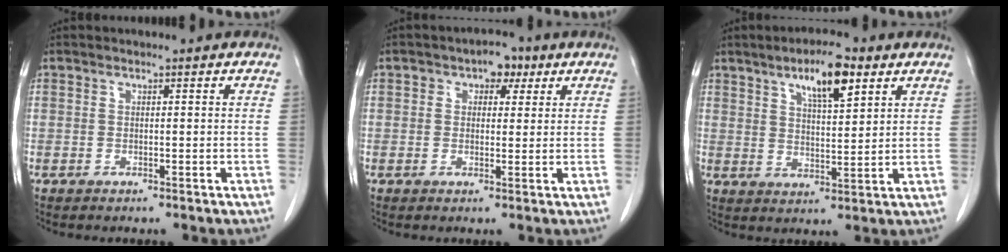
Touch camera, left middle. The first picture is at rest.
{"total": 4.0, "force": [1.9, 2.5, 2.5], "torque": [-0.033, 0.015, 0.025]}
{"total": 8.3, "force": [4.8, 1.9, 6.5], "torque": [-0.113, 0.004, 0.080]}